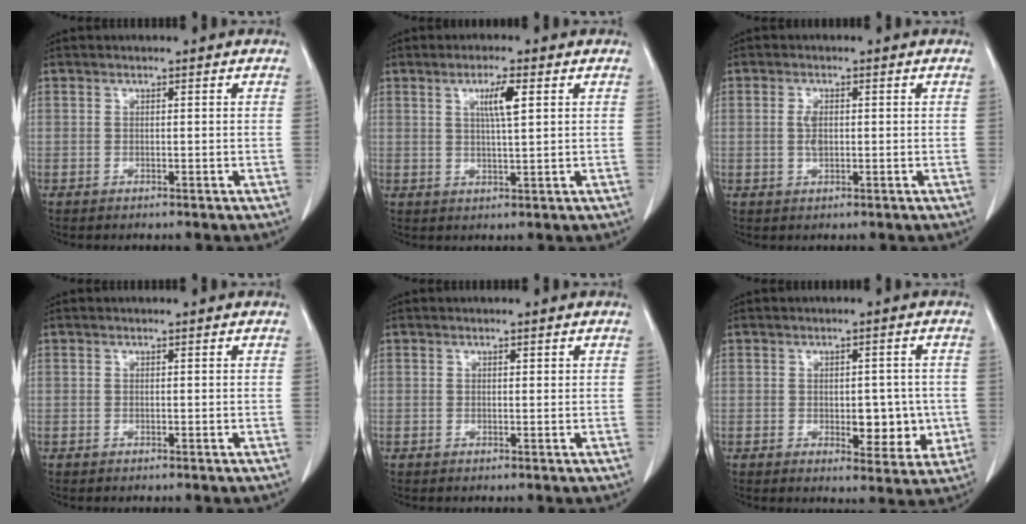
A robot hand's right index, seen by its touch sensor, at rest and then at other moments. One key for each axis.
{"total": 4.4, "fx": 1.6, "fy": 0.2, "fz": 4.1, "tx": -0.072, "ty": -0.001, "tz": 0.027}
{"total": 2.4, "fx": 0.1, "fy": 1.2, "fz": 2.1, "tx": -0.043, "ty": 0.002, "tz": 0.002}
{"total": 0.0}
{"total": 0.5, "fx": 0.3, "fy": 0.2, "fz": 0.4, "tx": -0.007, "ty": -0.001, "tz": 0.004}
{"total": 6.6, "fx": -0.8, "fy": 3.5, "fz": 5.6, "tx": -0.056, "ty": -0.001, "tz": -0.001}